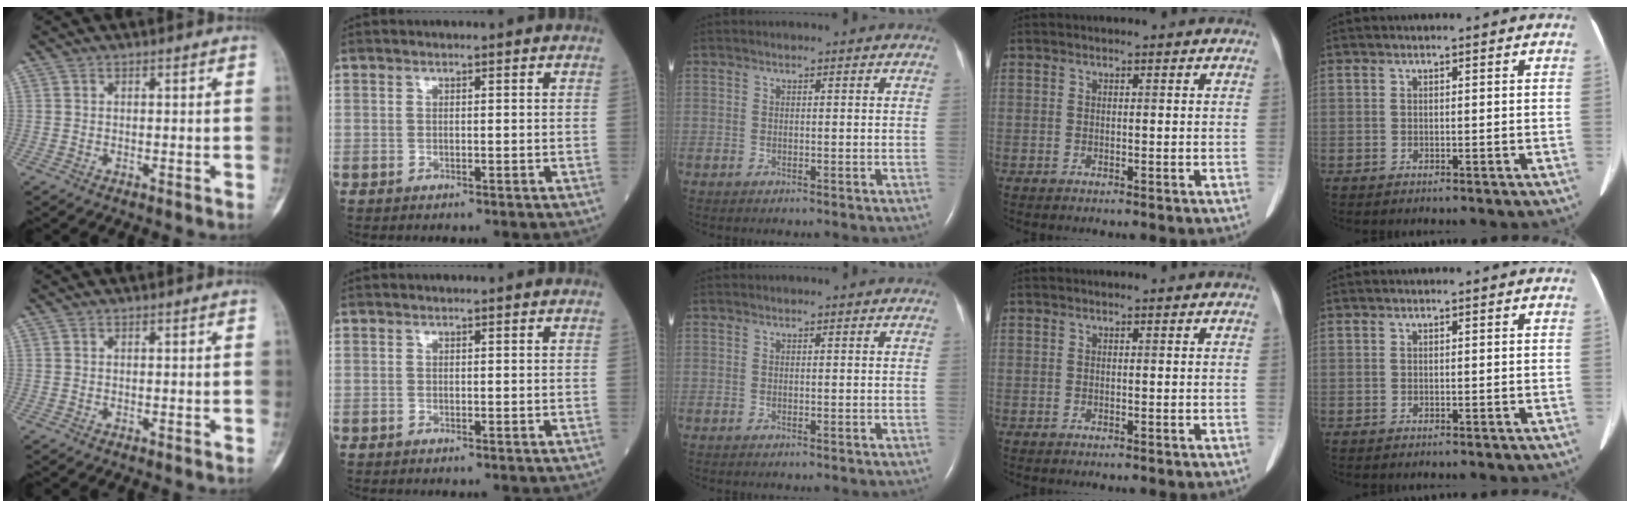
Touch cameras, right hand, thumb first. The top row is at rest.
{}